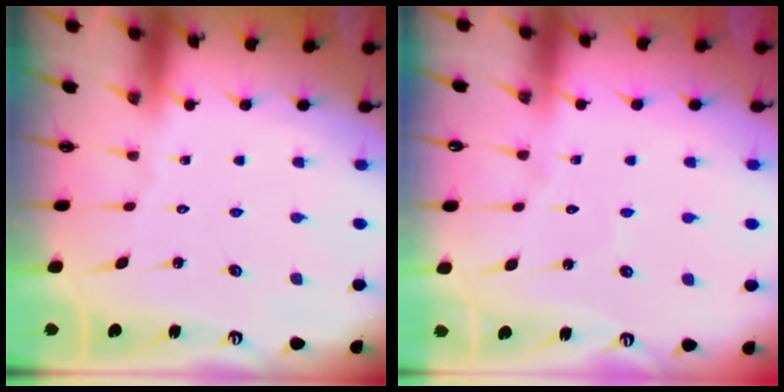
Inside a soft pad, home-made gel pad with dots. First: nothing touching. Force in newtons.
{"total": 3.5, "press": 3.5, "slide": 0.1}